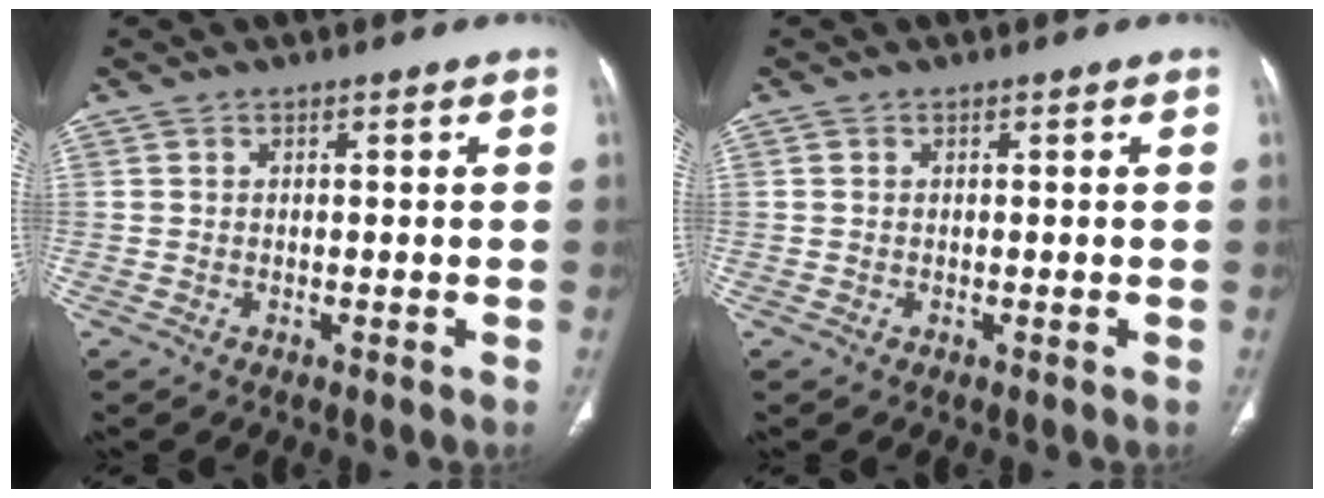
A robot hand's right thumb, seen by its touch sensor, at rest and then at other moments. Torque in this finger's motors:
{"motor_torque": [-0.45, 0.11, -0.38, 0.07, 0.00]}